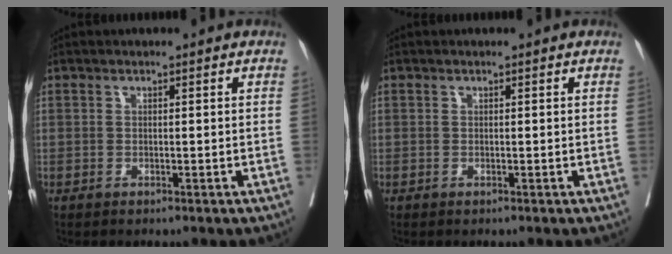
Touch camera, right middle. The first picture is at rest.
{"total": 0.0}